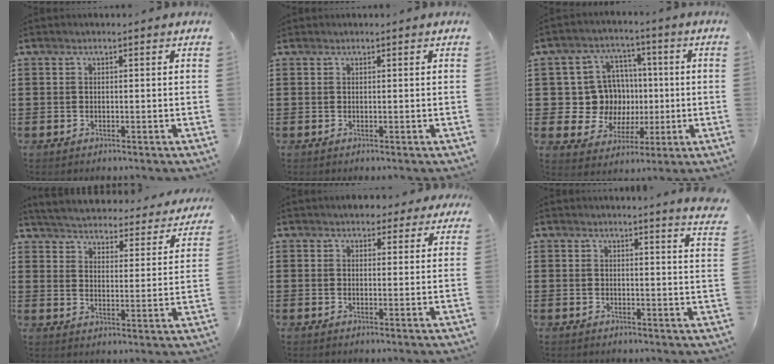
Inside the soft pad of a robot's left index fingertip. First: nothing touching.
{"total": 0.0}
{"total": 10.0, "force": [1.0, 9.6, 2.8], "torque": [-0.073, 0.009, 0.033]}
{"total": 4.0, "force": [4.0, -0.2, 0.0], "torque": [-0.026, -0.036, 0.062]}
{"total": 3.3, "force": [2.7, 1.6, 1.0], "torque": [-0.021, 0.001, 0.048]}
{"total": 3.1, "force": [2.9, -0.8, 0.9], "torque": [-0.019, -0.018, 0.050]}